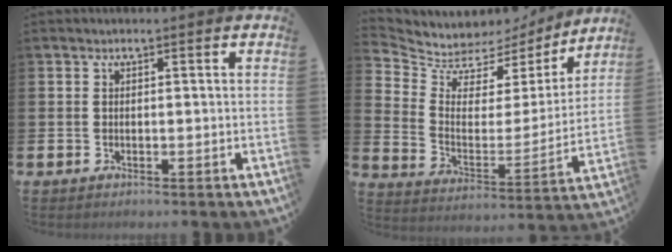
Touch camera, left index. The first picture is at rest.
{"total": 6.8, "force": [6.1, 3.1, 0.6], "torque": [-0.054, -0.051, 0.103]}